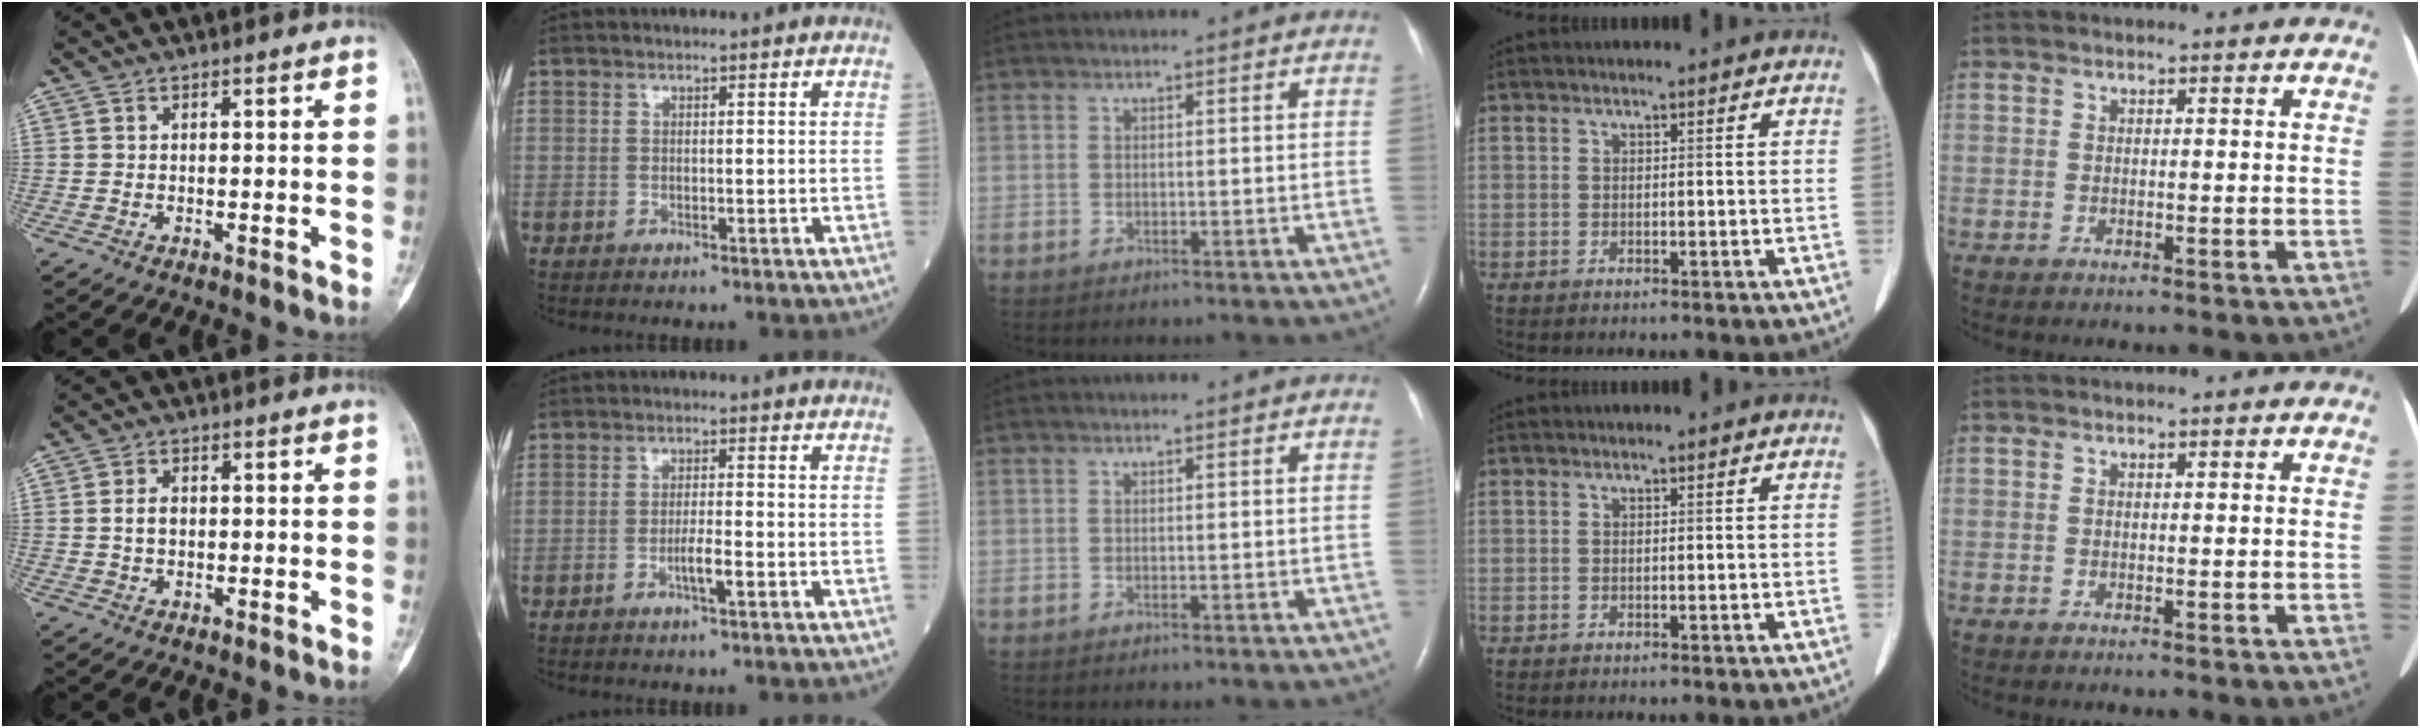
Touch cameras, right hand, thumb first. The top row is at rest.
{"thumb": {"total": 2.8, "force": [0.0, 1.9, 2.0], "torque": [-0.036, 0.006, 0.000]}, "index": {"total": 3.0, "force": [-1.3, 0.2, 2.7], "torque": [-0.050, -0.002, -0.024]}}